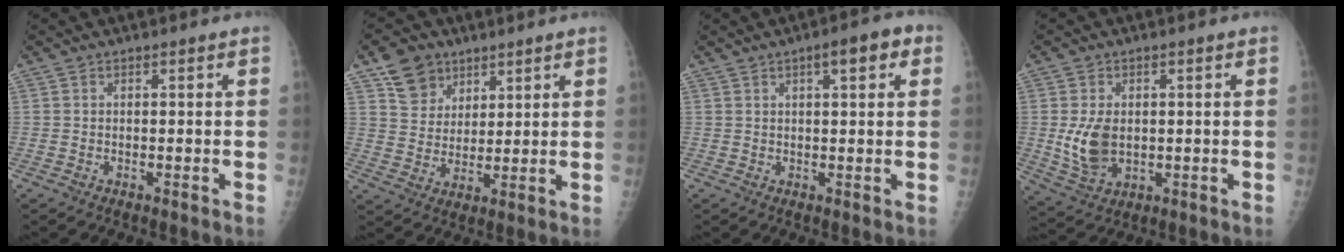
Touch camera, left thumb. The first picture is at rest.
{"total": 7.8, "force": [5.1, 5.6, 2.0], "torque": [-0.006, -0.027, 0.098]}
{"total": 5.4, "force": [2.4, 1.6, 4.5], "torque": [-0.049, 0.008, 0.028]}
{"total": 7.8, "force": [0.0, 5.2, 5.8], "torque": [-0.104, -0.007, 0.012]}